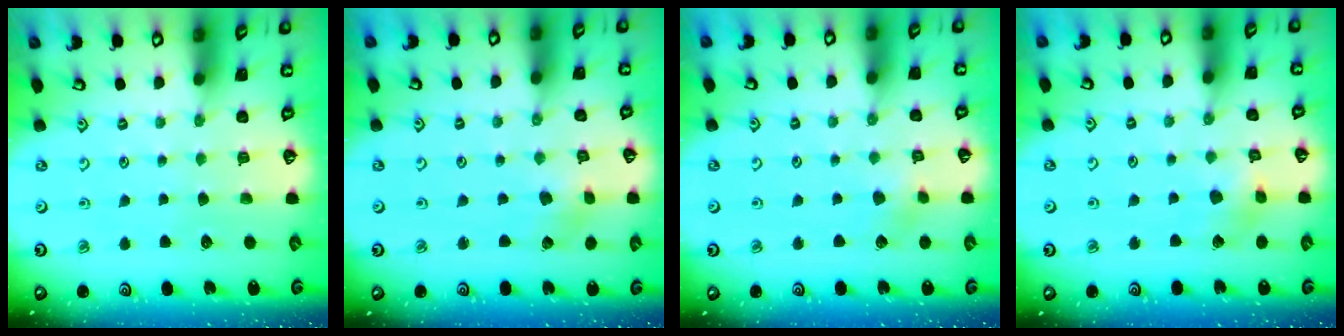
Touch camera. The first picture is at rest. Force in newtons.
{"total": 2.4, "press": 2.3, "slide": 0.6}
{"total": 3.1, "press": 3.1, "slide": 0.4}
{"total": 5.8, "press": 5.8, "slide": 0.4}